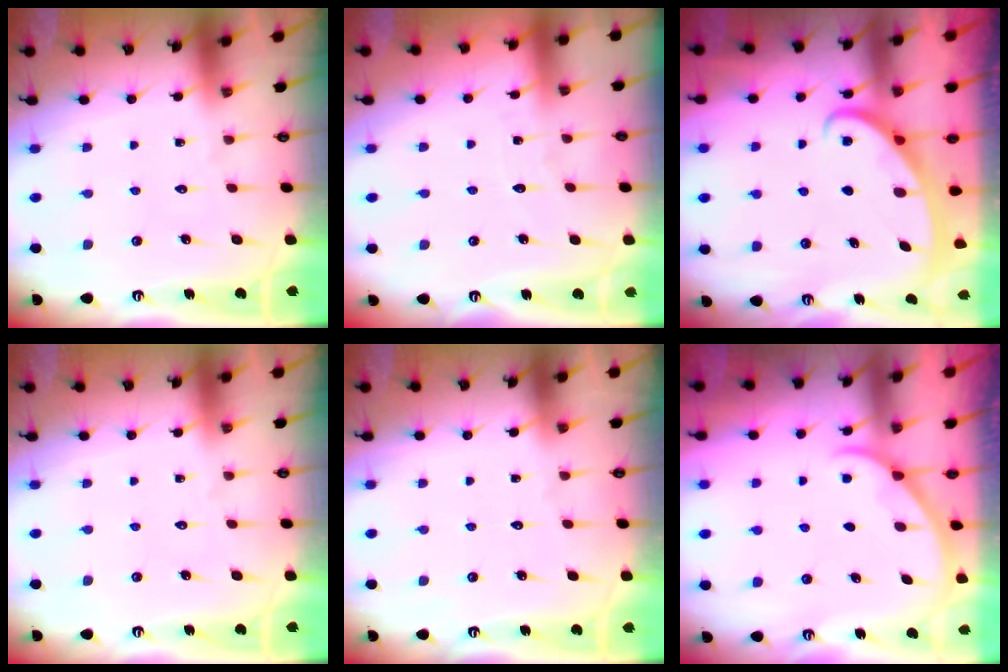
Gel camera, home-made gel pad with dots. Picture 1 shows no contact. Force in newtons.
{"total": 2.7, "press": 2.7, "slide": 0.2}
{"total": 2.5, "press": 2.5, "slide": 0.3}
{"total": 0.0}
{"total": 0.0}
{"total": 2.0, "press": 2.0, "slide": 0.2}